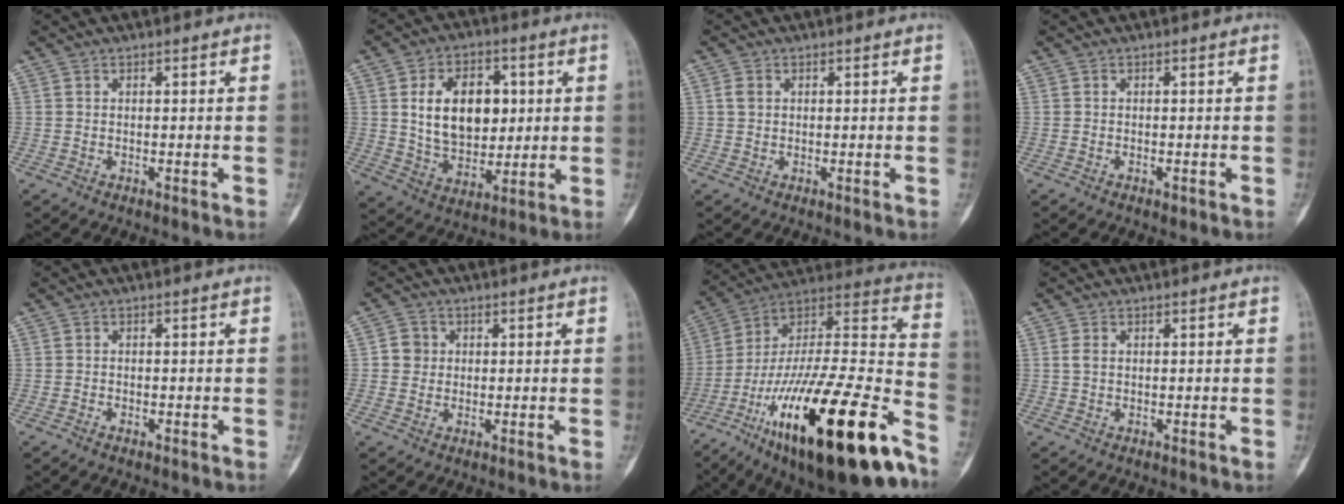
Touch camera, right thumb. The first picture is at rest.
{"total": 15.1, "force": [2.8, 10.2, 10.8], "torque": [-0.129, -0.009, 0.053]}
{"total": 1.6, "force": [0.4, 1.3, 0.9], "torque": [-0.018, 0.003, 0.008]}
{"total": 0.8, "force": [-0.4, 0.3, 0.5], "torque": [-0.008, 0.000, -0.007]}
{"total": 0.8, "force": [-0.5, 0.4, 0.4], "torque": [-0.009, 0.003, -0.011]}
{"total": 3.2, "force": [0.3, 3.0, 0.9], "torque": [0.006, 0.005, 0.002]}
{"total": 36.4, "force": [-19.2, 10.1, 29.2], "torque": [-0.437, 0.065, -0.314]}
{"total": 1.4, "force": [0.3, 0.9, 1.0], "torque": [-0.025, 0.002, 0.007]}